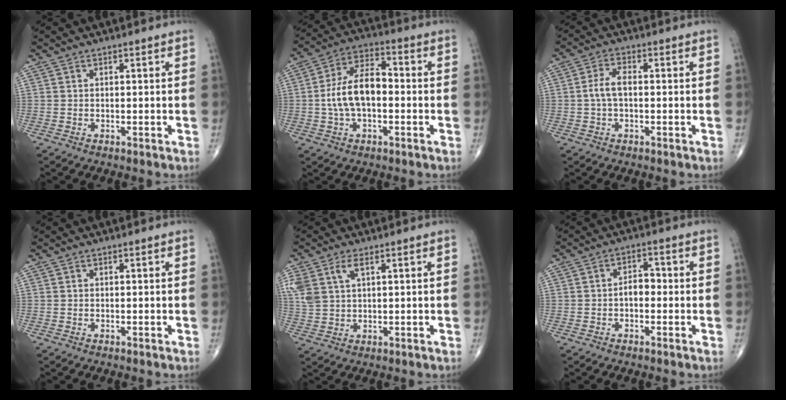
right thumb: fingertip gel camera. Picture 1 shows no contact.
{"total": 11.6, "force": [-0.9, 6.3, 9.7], "torque": [-0.179, 0.034, -0.023]}
{"total": 4.3, "force": [-0.2, 2.2, 3.7], "torque": [-0.079, 0.015, -0.007]}
{"total": 0.0}
{"total": 7.0, "force": [3.1, 3.7, 5.1], "torque": [-0.122, 0.003, 0.068]}
{"total": 3.5, "force": [-0.7, 2.2, 2.7], "torque": [-0.030, 0.016, -0.018]}